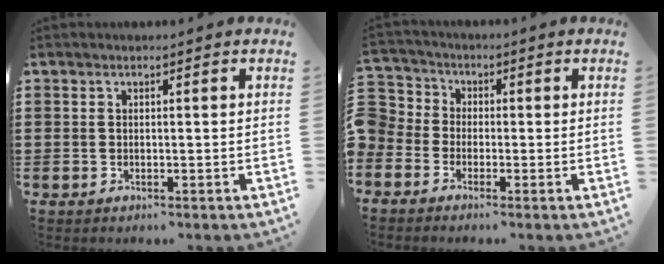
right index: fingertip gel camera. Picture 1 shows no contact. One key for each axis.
{"total": 3.0, "fx": -1.6, "fy": 2.5, "fz": -0.1, "tx": -0.030, "ty": 0.001, "tz": -0.045}